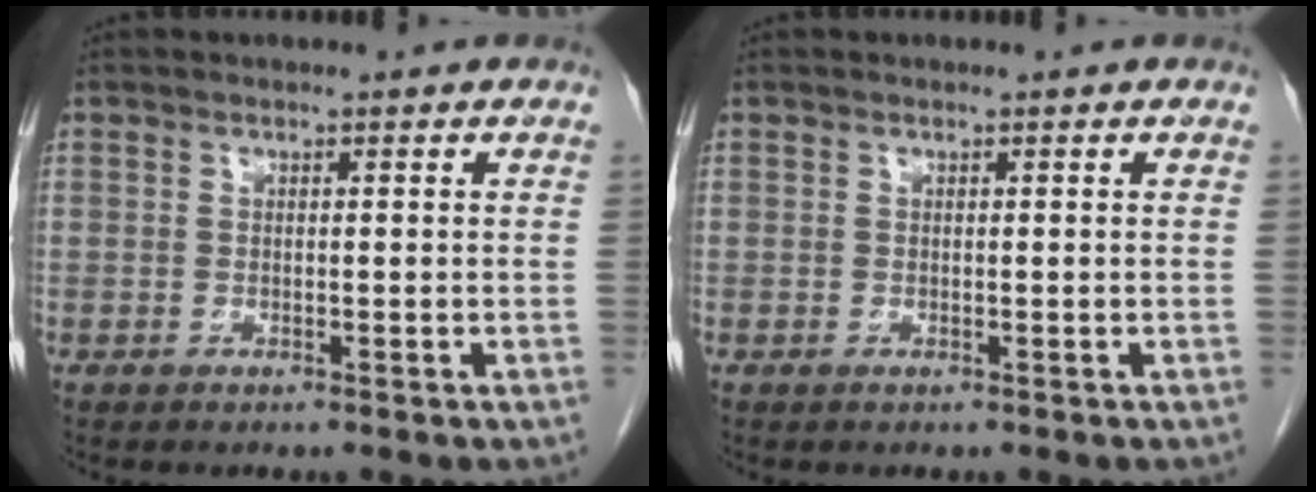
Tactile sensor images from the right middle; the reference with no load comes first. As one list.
[{"total": 0.0}]